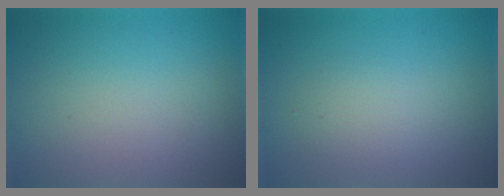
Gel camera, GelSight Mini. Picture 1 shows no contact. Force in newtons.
{"total": 1.9, "press": 1.9, "slide": 0.1}